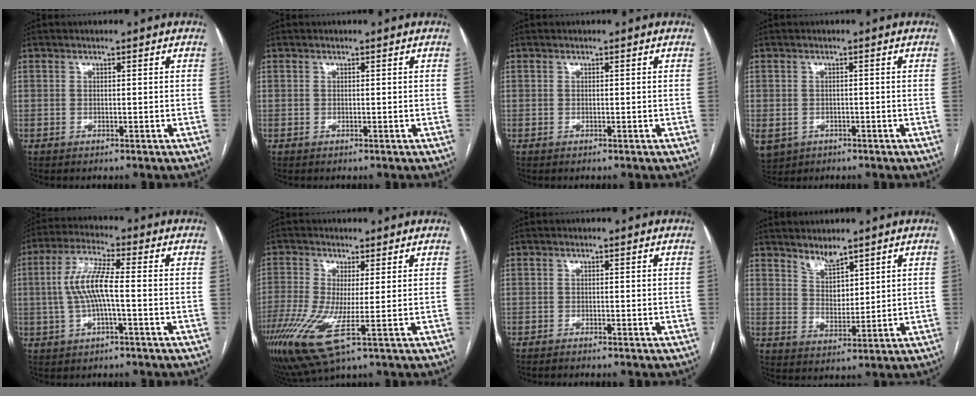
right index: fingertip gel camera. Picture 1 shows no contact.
{"total": 0.0}
{"total": 0.0}
{"total": 7.8, "force": [-3.3, 6.5, 2.8], "torque": [-0.084, -0.005, -0.042]}
{"total": 7.8, "force": [-0.3, 1.1, 7.7], "torque": [-0.168, 0.012, -0.009]}
{"total": 12.1, "force": [-3.6, 2.2, 11.3], "torque": [-0.257, -0.024, -0.059]}
{"total": 1.1, "force": [-1.0, -0.3, 0.4], "torque": [-0.008, -0.002, -0.013]}
{"total": 4.3, "force": [3.6, 1.6, 1.7], "torque": [-0.034, -0.009, 0.073]}